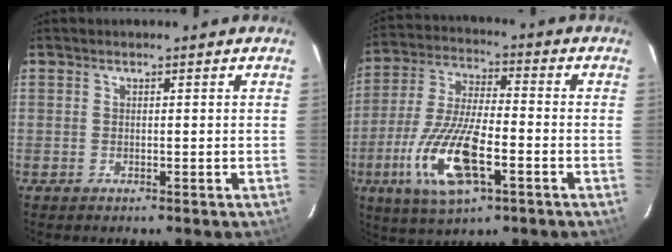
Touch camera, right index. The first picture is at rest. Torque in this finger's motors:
{"motor_torque": [2.05, -0.09, 0.99, 0.21]}